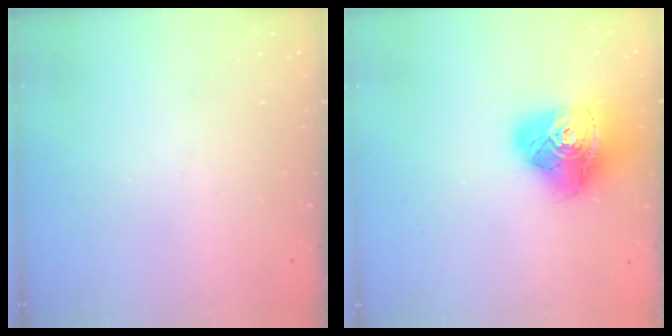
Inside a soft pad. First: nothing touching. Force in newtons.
{"total": 18.0, "press": 17.9, "slide": 1.9}